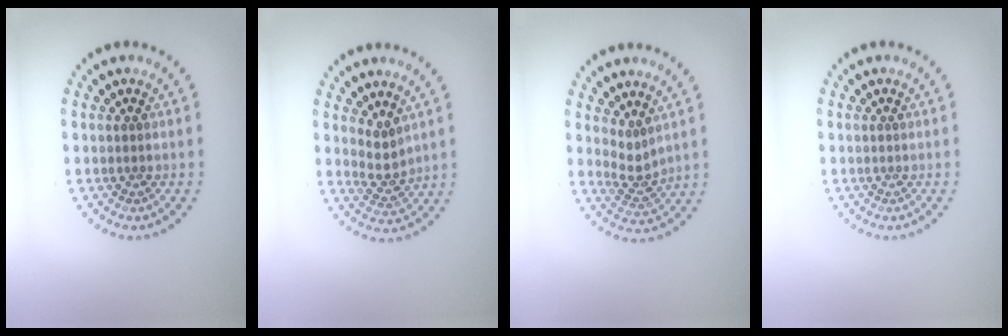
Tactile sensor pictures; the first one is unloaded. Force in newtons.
{"total": 2.2, "press": 1.7, "slide": 1.4}
{"total": 2.1, "press": 1.5, "slide": 1.5}
{"total": 0.0}